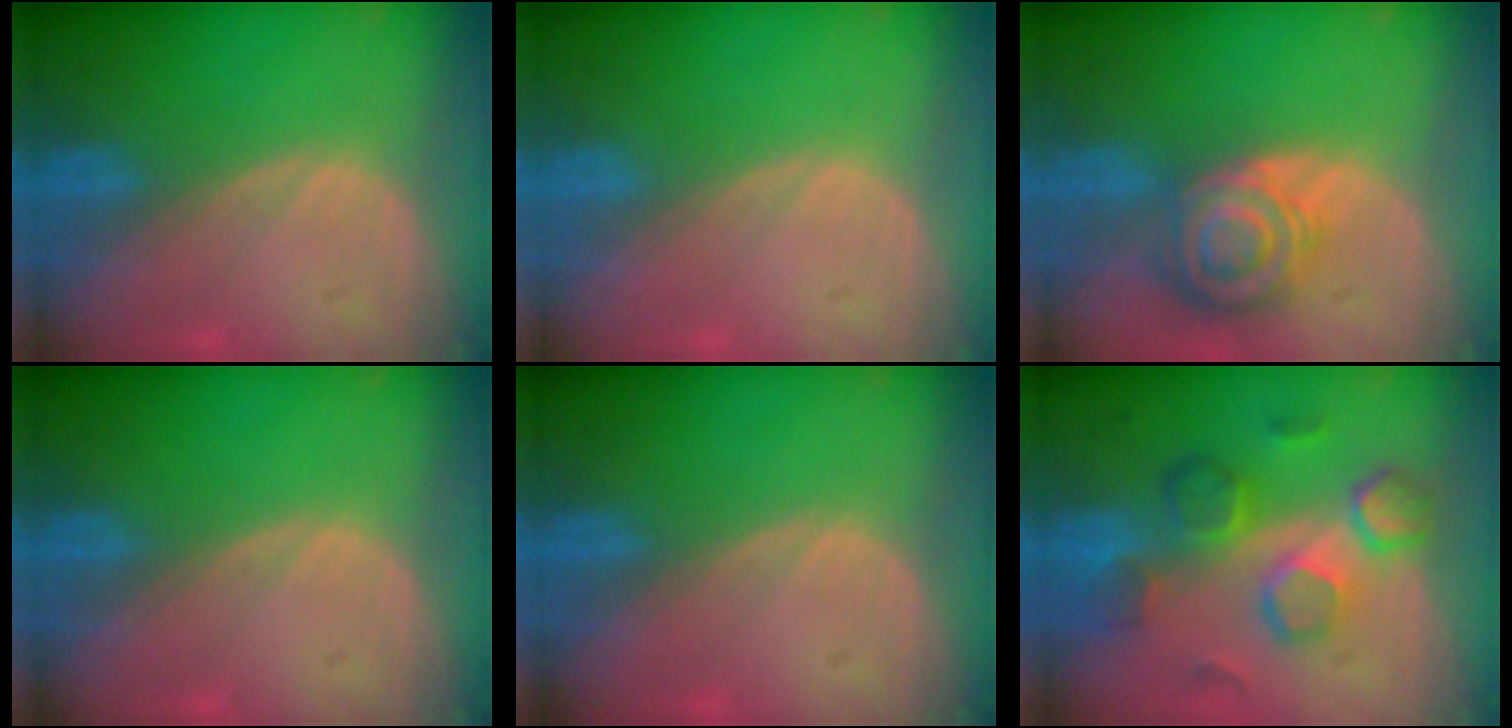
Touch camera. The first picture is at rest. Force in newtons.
{"total": 0.0}
{"total": 8.4, "press": 7.2, "slide": 4.2}
{"total": 0.0}
{"total": 0.0}
{"total": 9.0, "press": 8.8, "slide": 1.8}